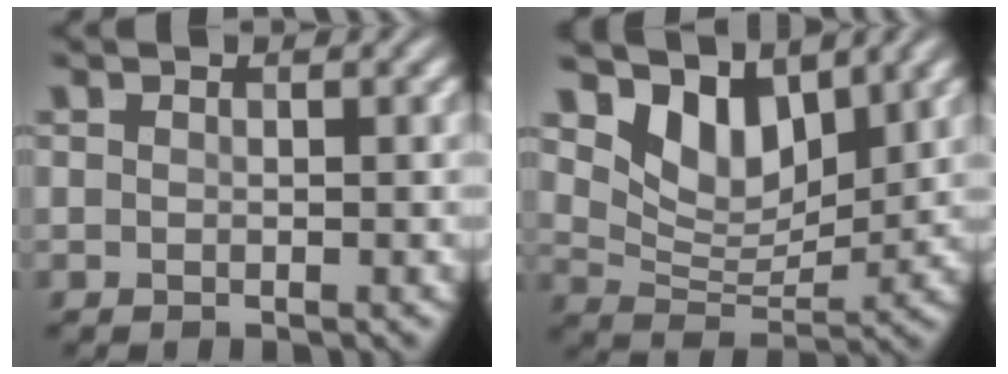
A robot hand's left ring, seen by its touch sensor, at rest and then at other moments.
{"total": 5.7, "force": [4.2, 2.8, 2.8], "torque": [-0.060, -0.011, 0.070]}